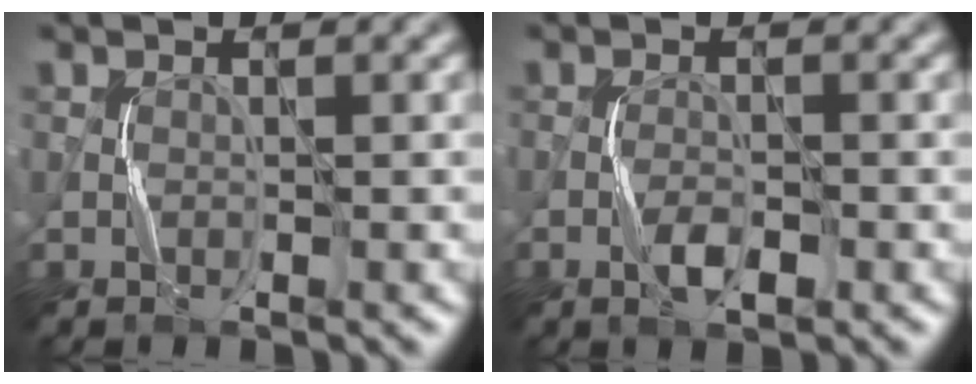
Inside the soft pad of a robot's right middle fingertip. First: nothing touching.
{"total": 1.4, "force": [-0.7, 0.4, 1.1], "torque": [-0.024, 0.003, -0.015]}